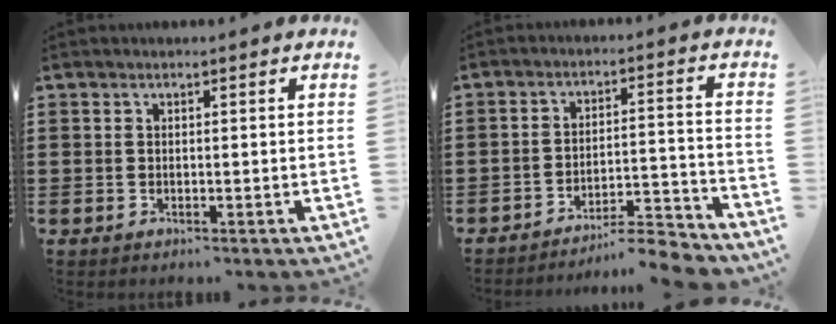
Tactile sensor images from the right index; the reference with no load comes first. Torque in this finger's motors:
{"motor_torque": [0.37, -0.25, -0.23, -0.04]}